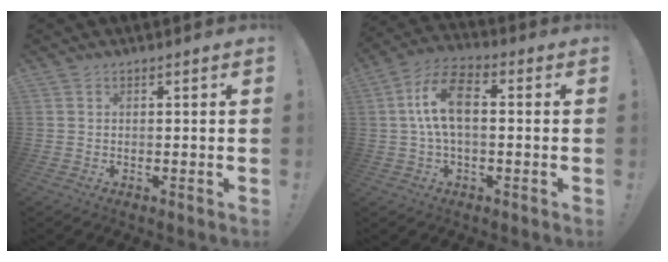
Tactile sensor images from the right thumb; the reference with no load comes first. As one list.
[{"total": 11.6, "force": [0.9, 6.0, 10.0], "torque": [-0.200, 0.014, 0.019]}]